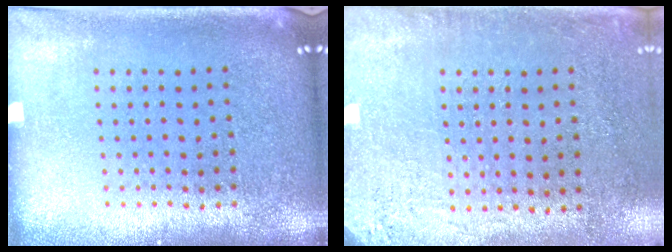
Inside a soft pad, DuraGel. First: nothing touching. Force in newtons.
{"total": 2.8, "press": 2.4, "slide": 1.6}